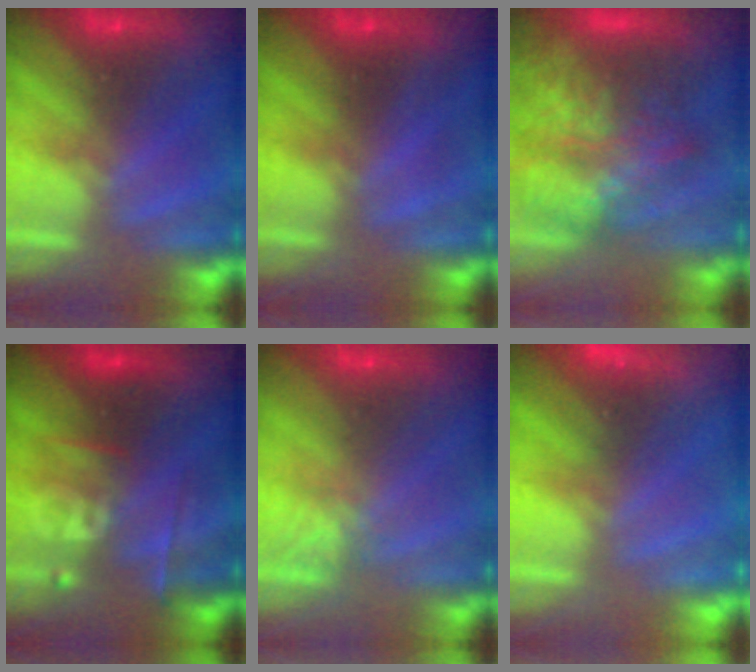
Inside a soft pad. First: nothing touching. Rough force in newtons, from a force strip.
{"total": 1.7}
{"total": 7.9}
{"total": 2.4}
{"total": 1.7}
{"total": 2.3}